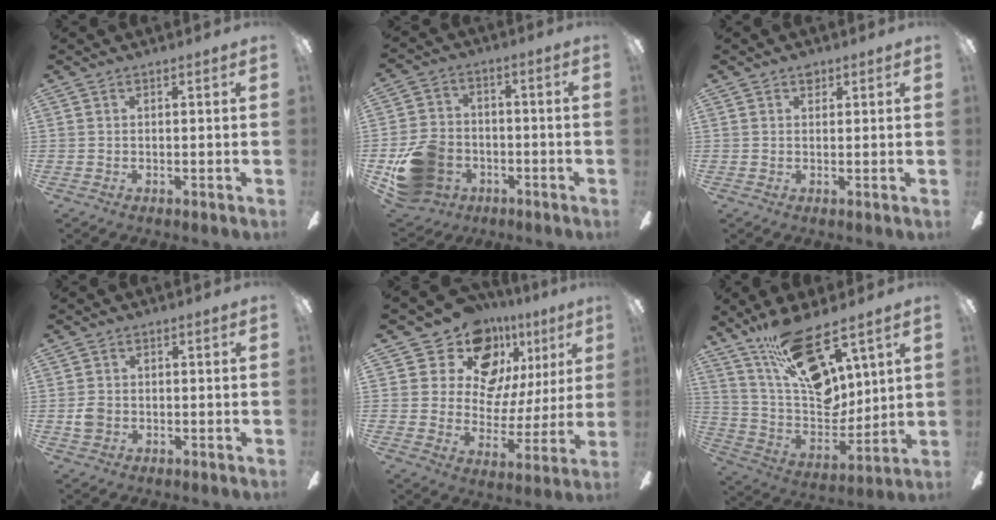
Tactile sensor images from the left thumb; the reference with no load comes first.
{"total": 13.6, "force": [-5.8, 10.5, 6.6], "torque": [-0.138, 0.042, -0.098]}
{"total": 1.7, "force": [1.2, 1.1, 0.6], "torque": [0.003, -0.004, 0.017]}
{"total": 3.0, "force": [-0.6, 2.5, 1.5], "torque": [-0.016, 0.005, -0.013]}
{"total": 17.9, "force": [10.7, 12.1, 7.6], "torque": [-0.131, -0.062, 0.201]}
{"total": 18.6, "force": [12.8, 7.5, 11.1], "torque": [-0.206, -0.084, 0.228]}